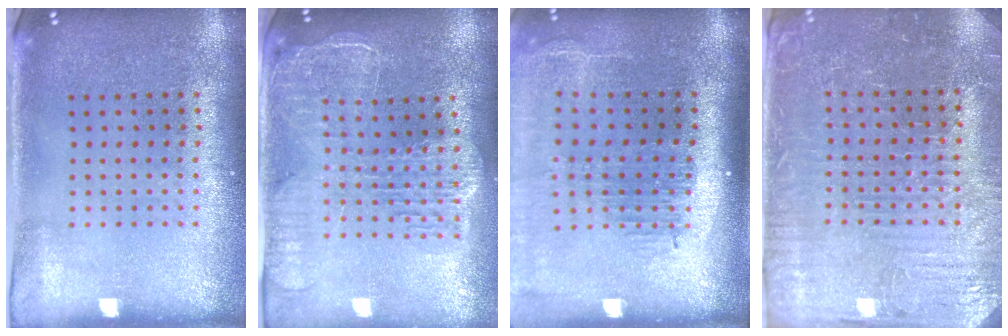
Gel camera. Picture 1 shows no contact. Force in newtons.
{"total": 2.5, "press": 2.2, "slide": 1.3}
{"total": 2.4, "press": 1.9, "slide": 1.4}
{"total": 3.5, "press": 3.5, "slide": 0.6}